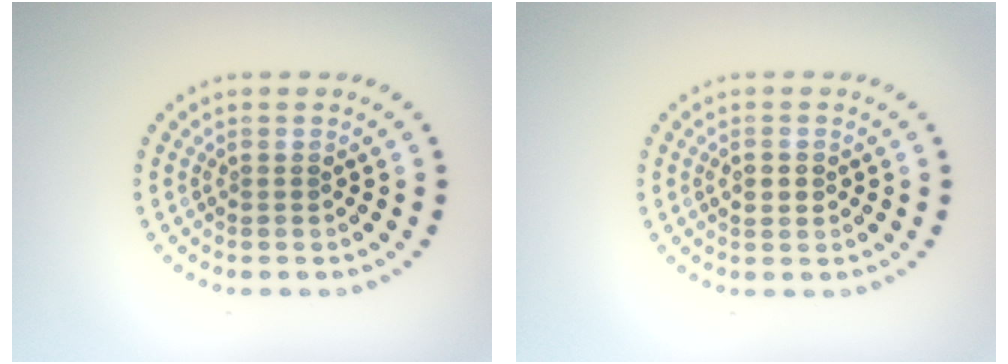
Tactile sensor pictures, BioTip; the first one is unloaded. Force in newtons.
{"total": 2.1, "press": 2.1, "slide": 0.2}